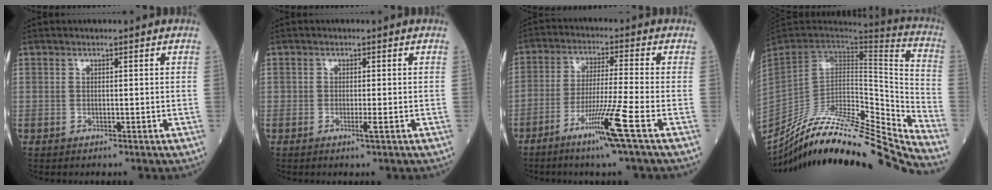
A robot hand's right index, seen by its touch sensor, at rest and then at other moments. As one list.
[{"total": 1.3, "force": [-0.5, -0.1, 1.2], "torque": [-0.022, -0.002, -0.011]}, {"total": 9.2, "force": [-4.9, -1.5, 7.7], "torque": [-0.144, -0.019, -0.096]}, {"total": 30.9, "force": [-28.0, 1.6, 12.8], "torque": [-0.164, -0.024, -0.428]}]